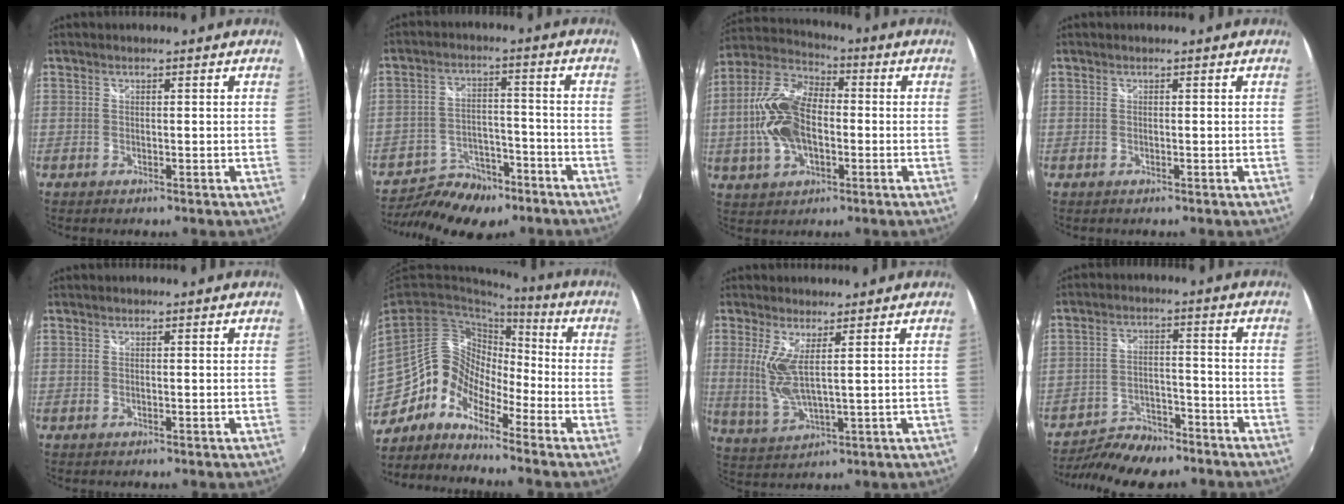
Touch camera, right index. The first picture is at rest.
{"total": 14.3, "force": [-10.5, 7.4, 6.1], "torque": [-0.147, -0.003, -0.158]}
{"total": 14.8, "force": [-1.8, 8.8, 11.8], "torque": [-0.253, 0.014, -0.035]}
{"total": 0.0}
{"total": 0.0}
{"total": 11.6, "force": [-7.6, 7.5, 4.7], "torque": [-0.082, 0.024, -0.169]}
{"total": 6.4, "force": [1.8, 1.2, 6.1], "torque": [-0.136, -0.014, 0.039]}
{"total": 12.6, "force": [-10.9, 4.1, 4.7], "torque": [-0.120, -0.009, -0.174]}